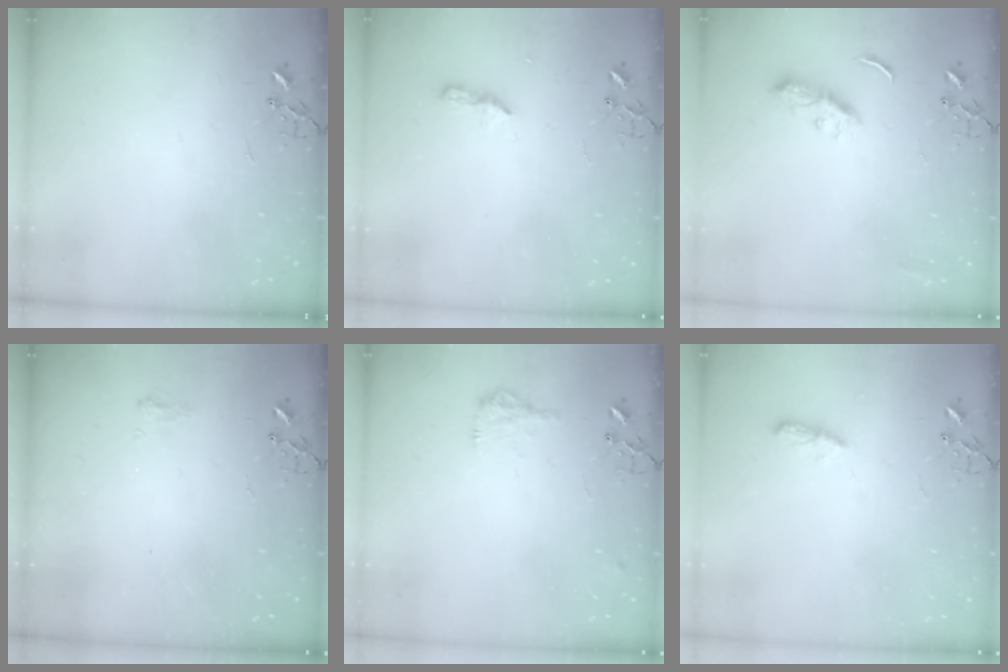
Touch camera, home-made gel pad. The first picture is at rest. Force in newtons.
{"total": 5.9, "press": 5.8, "slide": 0.7}
{"total": 8.4, "press": 8.4, "slide": 0.2}
{"total": 7.5, "press": 7.4, "slide": 0.8}
{"total": 9.5, "press": 9.5, "slide": 0.4}
{"total": 5.1, "press": 5.1, "slide": 0.5}